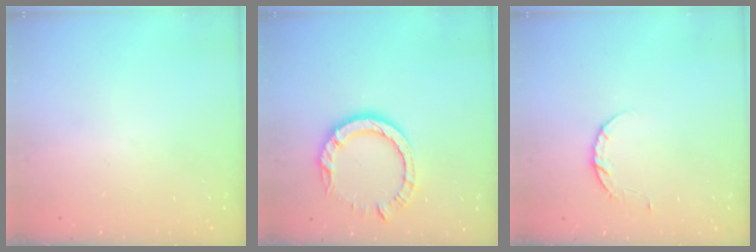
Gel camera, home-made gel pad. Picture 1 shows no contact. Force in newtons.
{"total": 8.9, "press": 8.9, "slide": 1.0}
{"total": 4.5, "press": 4.5, "slide": 0.5}